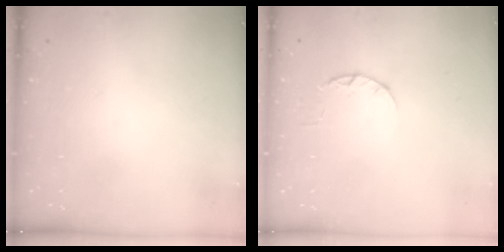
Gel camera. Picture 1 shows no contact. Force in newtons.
{"total": 2.4, "press": 2.3, "slide": 0.4}